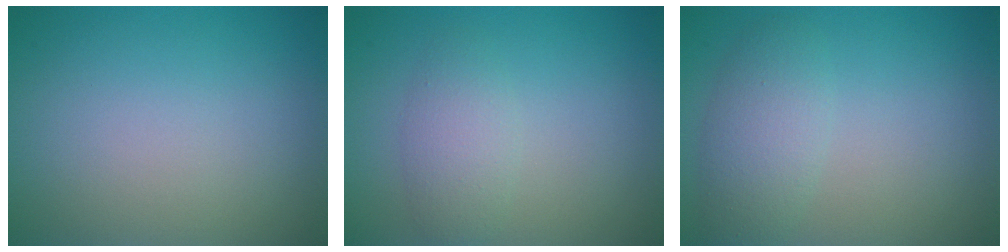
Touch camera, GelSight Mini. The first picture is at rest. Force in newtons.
{"total": 2.4, "press": 2.4, "slide": 0.0}
{"total": 2.6, "press": 2.6, "slide": 0.2}